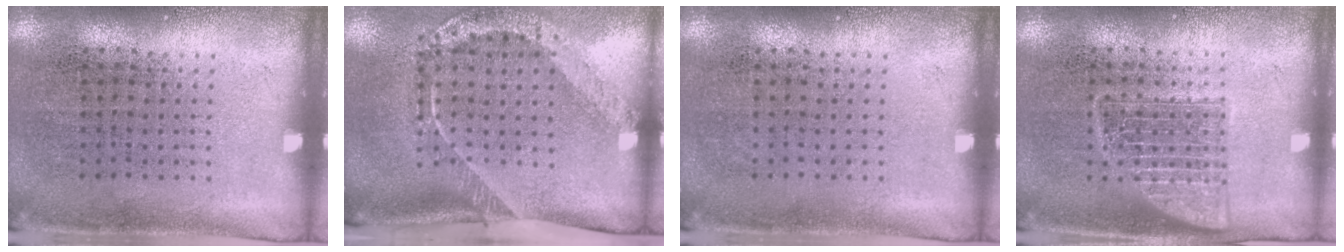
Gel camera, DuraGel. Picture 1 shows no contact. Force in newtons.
{"total": 2.5, "press": 1.6, "slide": 1.8}
{"total": 0.0}
{"total": 2.5, "press": 2.5, "slide": 0.4}